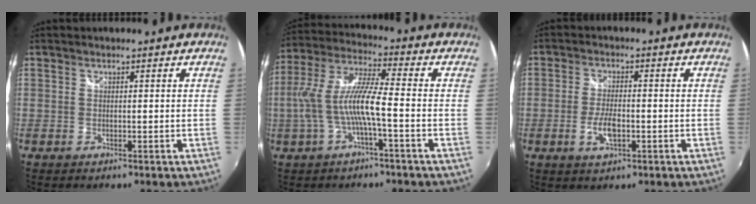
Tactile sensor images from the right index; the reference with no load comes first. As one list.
[{"total": 10.8, "force": [-2.6, 1.2, 10.4], "torque": [-0.211, 0.002, -0.042]}, {"total": 5.3, "force": [-1.7, 1.9, 4.7], "torque": [-0.098, -0.005, -0.031]}]